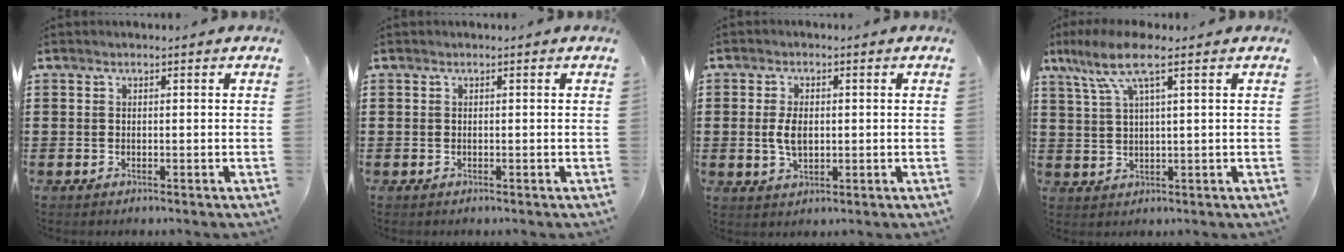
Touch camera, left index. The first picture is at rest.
{"total": 0.0}
{"total": 4.3, "force": [0.2, 2.4, 3.6], "torque": [-0.081, 0.005, 0.001]}
{"total": 7.2, "force": [3.7, 1.2, 6.1], "torque": [-0.135, 0.004, 0.061]}